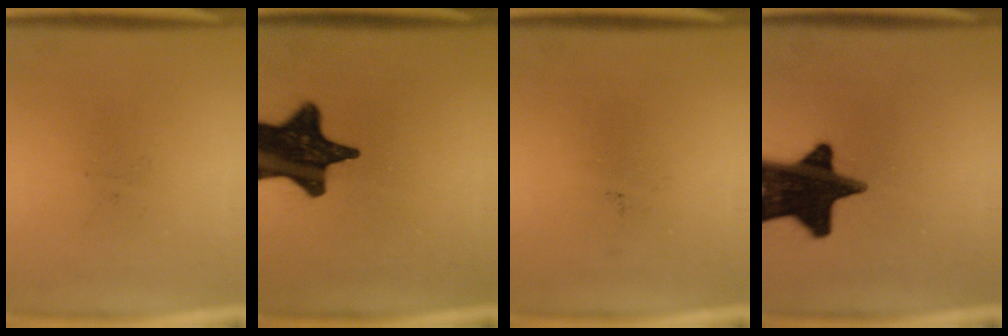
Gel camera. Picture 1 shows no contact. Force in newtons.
{"total": 18.5}
{"total": 0.0}
{"total": 19.6}